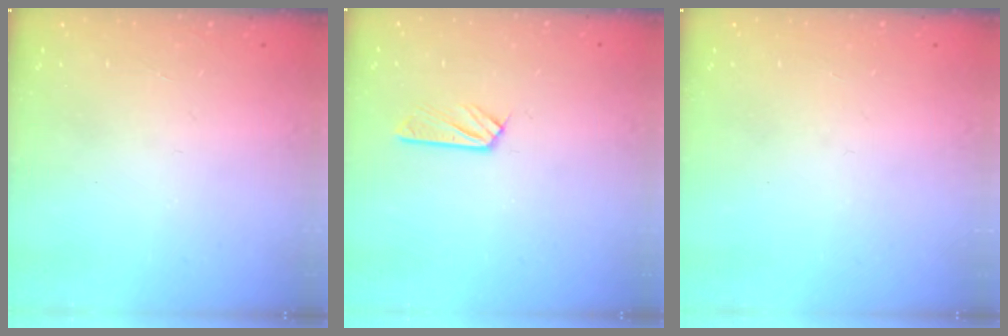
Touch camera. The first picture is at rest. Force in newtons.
{"total": 4.6, "press": 4.6, "slide": 0.2}
{"total": 1.5, "press": 1.4, "slide": 0.2}